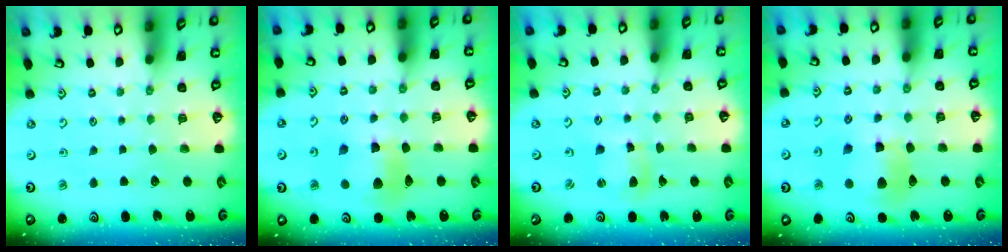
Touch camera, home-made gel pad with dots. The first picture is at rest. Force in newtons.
{"total": 10.7, "press": 10.6, "slide": 1.4}
{"total": 6.3, "press": 6.2, "slide": 1.0}
{"total": 11.1, "press": 10.9, "slide": 1.6}